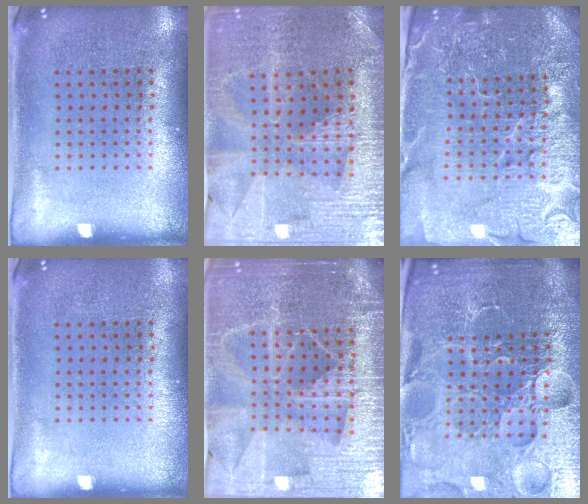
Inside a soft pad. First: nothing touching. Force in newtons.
{"total": 3.0, "press": 2.9, "slide": 0.4}
{"total": 5.5, "press": 5.1, "slide": 2.1}
{"total": 0.0}
{"total": 5.5, "press": 4.9, "slide": 2.4}
{"total": 6.8, "press": 6.0, "slide": 3.2}